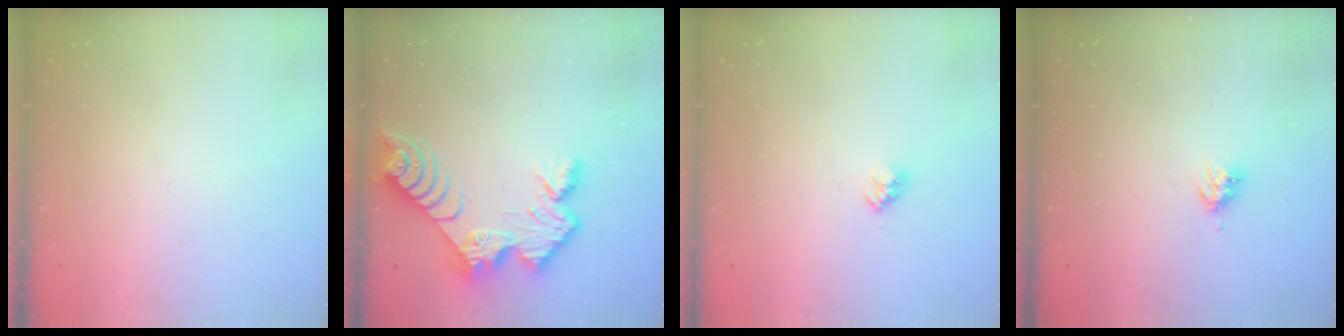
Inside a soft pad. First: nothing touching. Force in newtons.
{"total": 11.3, "press": 11.3, "slide": 0.4}
{"total": 2.5, "press": 2.4, "slide": 0.4}
{"total": 3.8, "press": 3.8, "slide": 0.6}